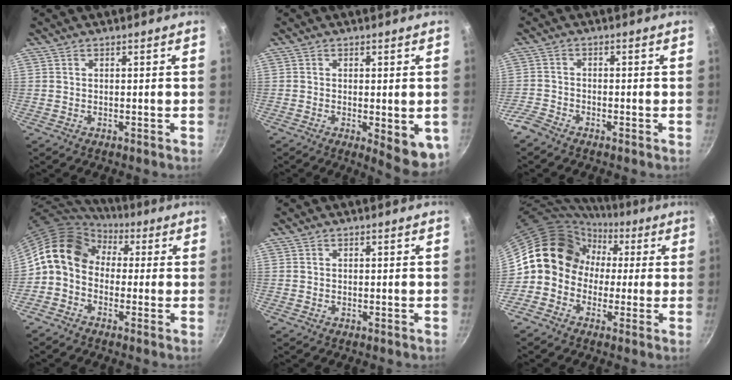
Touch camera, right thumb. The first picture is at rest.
{"total": 8.2, "force": [-1.7, 2.8, 7.5], "torque": [-0.078, -0.007, -0.015]}
{"total": 3.4, "force": [-2.9, 1.3, 1.2], "torque": [-0.035, 0.018, -0.067]}
{"total": 11.1, "force": [2.0, 8.5, 6.8], "torque": [-0.096, 0.030, 0.011]}
{"total": 0.0}
{"total": 12.4, "force": [0.4, 11.0, 5.7], "torque": [-0.049, 0.036, -0.016]}